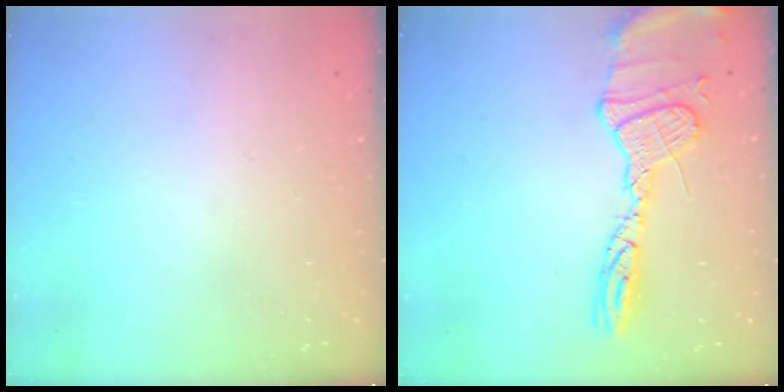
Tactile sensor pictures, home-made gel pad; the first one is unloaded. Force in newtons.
{"total": 15.6, "press": 15.6, "slide": 1.3}